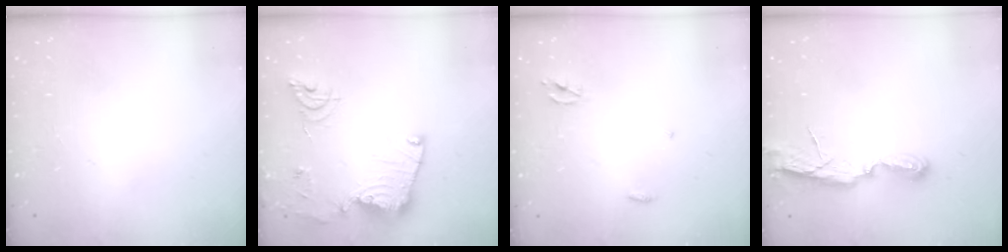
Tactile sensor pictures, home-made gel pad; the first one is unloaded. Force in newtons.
{"total": 18.4, "press": 18.3, "slide": 1.9}
{"total": 2.3, "press": 2.3, "slide": 0.2}
{"total": 6.9, "press": 6.9, "slide": 0.1}